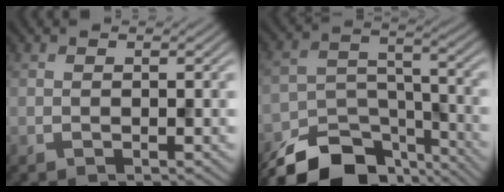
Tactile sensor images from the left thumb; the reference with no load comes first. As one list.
[{"total": 14.0, "force": [-10.8, 6.5, 6.0], "torque": [-0.120, -0.023, -0.174]}]